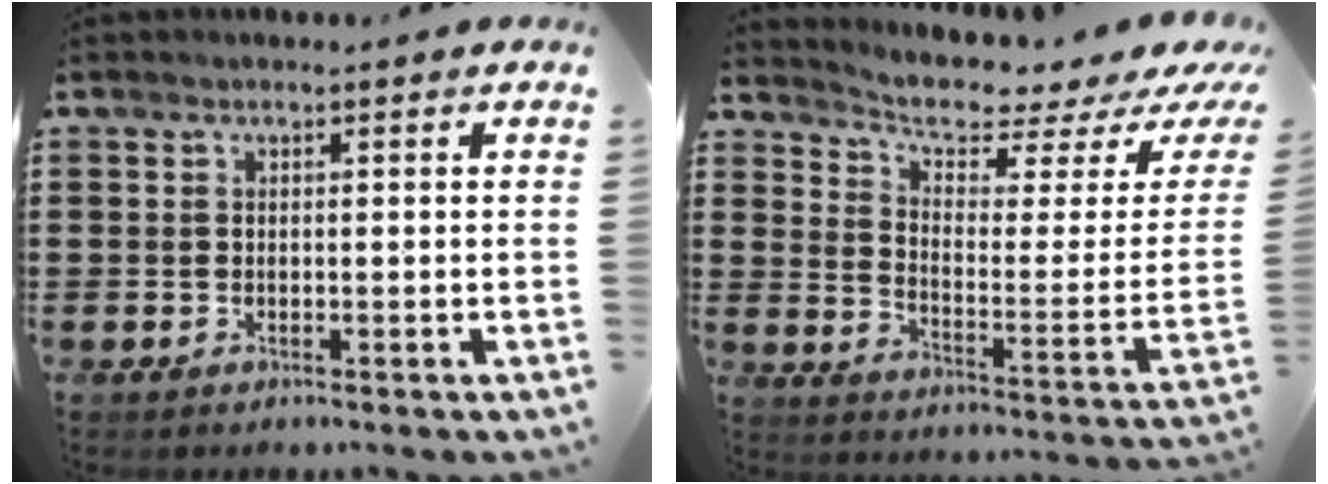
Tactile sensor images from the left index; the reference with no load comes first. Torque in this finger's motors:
{"motor_torque": [0.73, -1.41, 0.18, 0.05]}